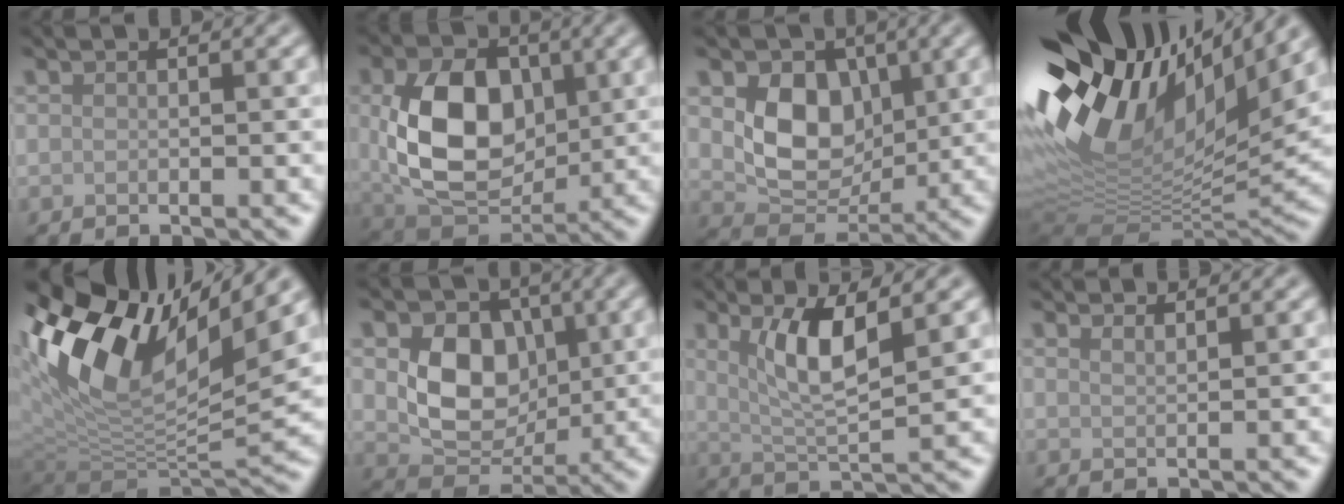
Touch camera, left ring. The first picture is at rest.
{"total": 10.0, "force": [-0.2, 6.8, 7.3], "torque": [-0.160, -0.013, -0.003]}
{"total": 6.1, "force": [0.4, 4.6, 4.0], "torque": [-0.071, -0.015, 0.005]}
{"total": 15.4, "force": [5.0, 7.6, 12.4], "torque": [-0.245, 0.014, 0.088]}
{"total": 14.0, "force": [4.6, 7.0, 11.2], "torque": [-0.220, 0.018, 0.080]}
{"total": 6.8, "force": [0.2, 5.1, 4.5], "torque": [-0.075, -0.010, -0.001]}
{"total": 4.7, "force": [0.9, 1.0, 4.5], "torque": [-0.091, -0.012, 0.020]}
{"total": 2.2, "force": [1.9, 0.6, 1.0], "torque": [-0.005, 0.002, 0.011]}